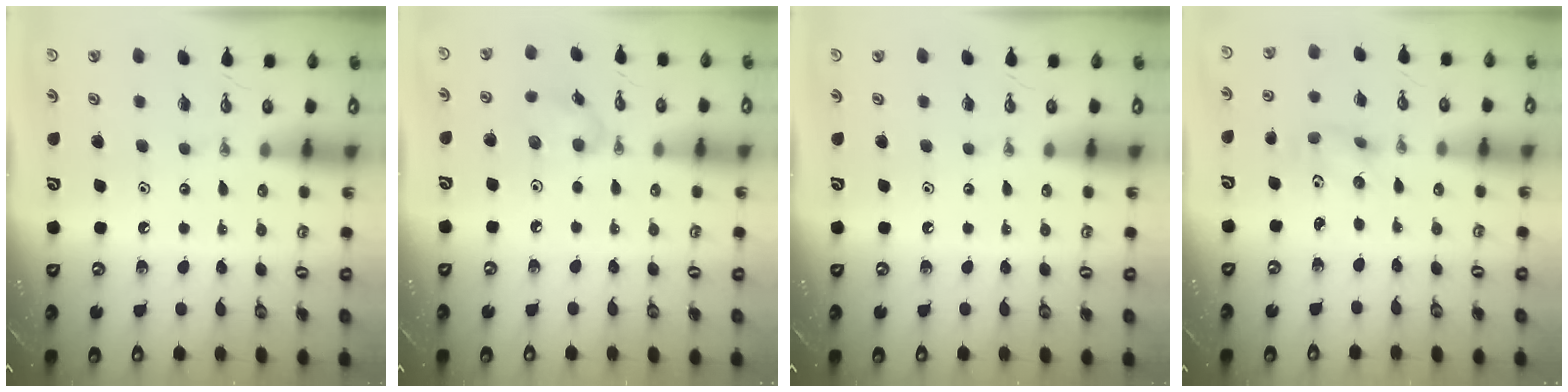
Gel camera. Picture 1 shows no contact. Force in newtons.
{"total": 7.8, "press": 7.8, "slide": 0.2}
{"total": 0.0}
{"total": 3.8, "press": 3.4, "slide": 1.7}